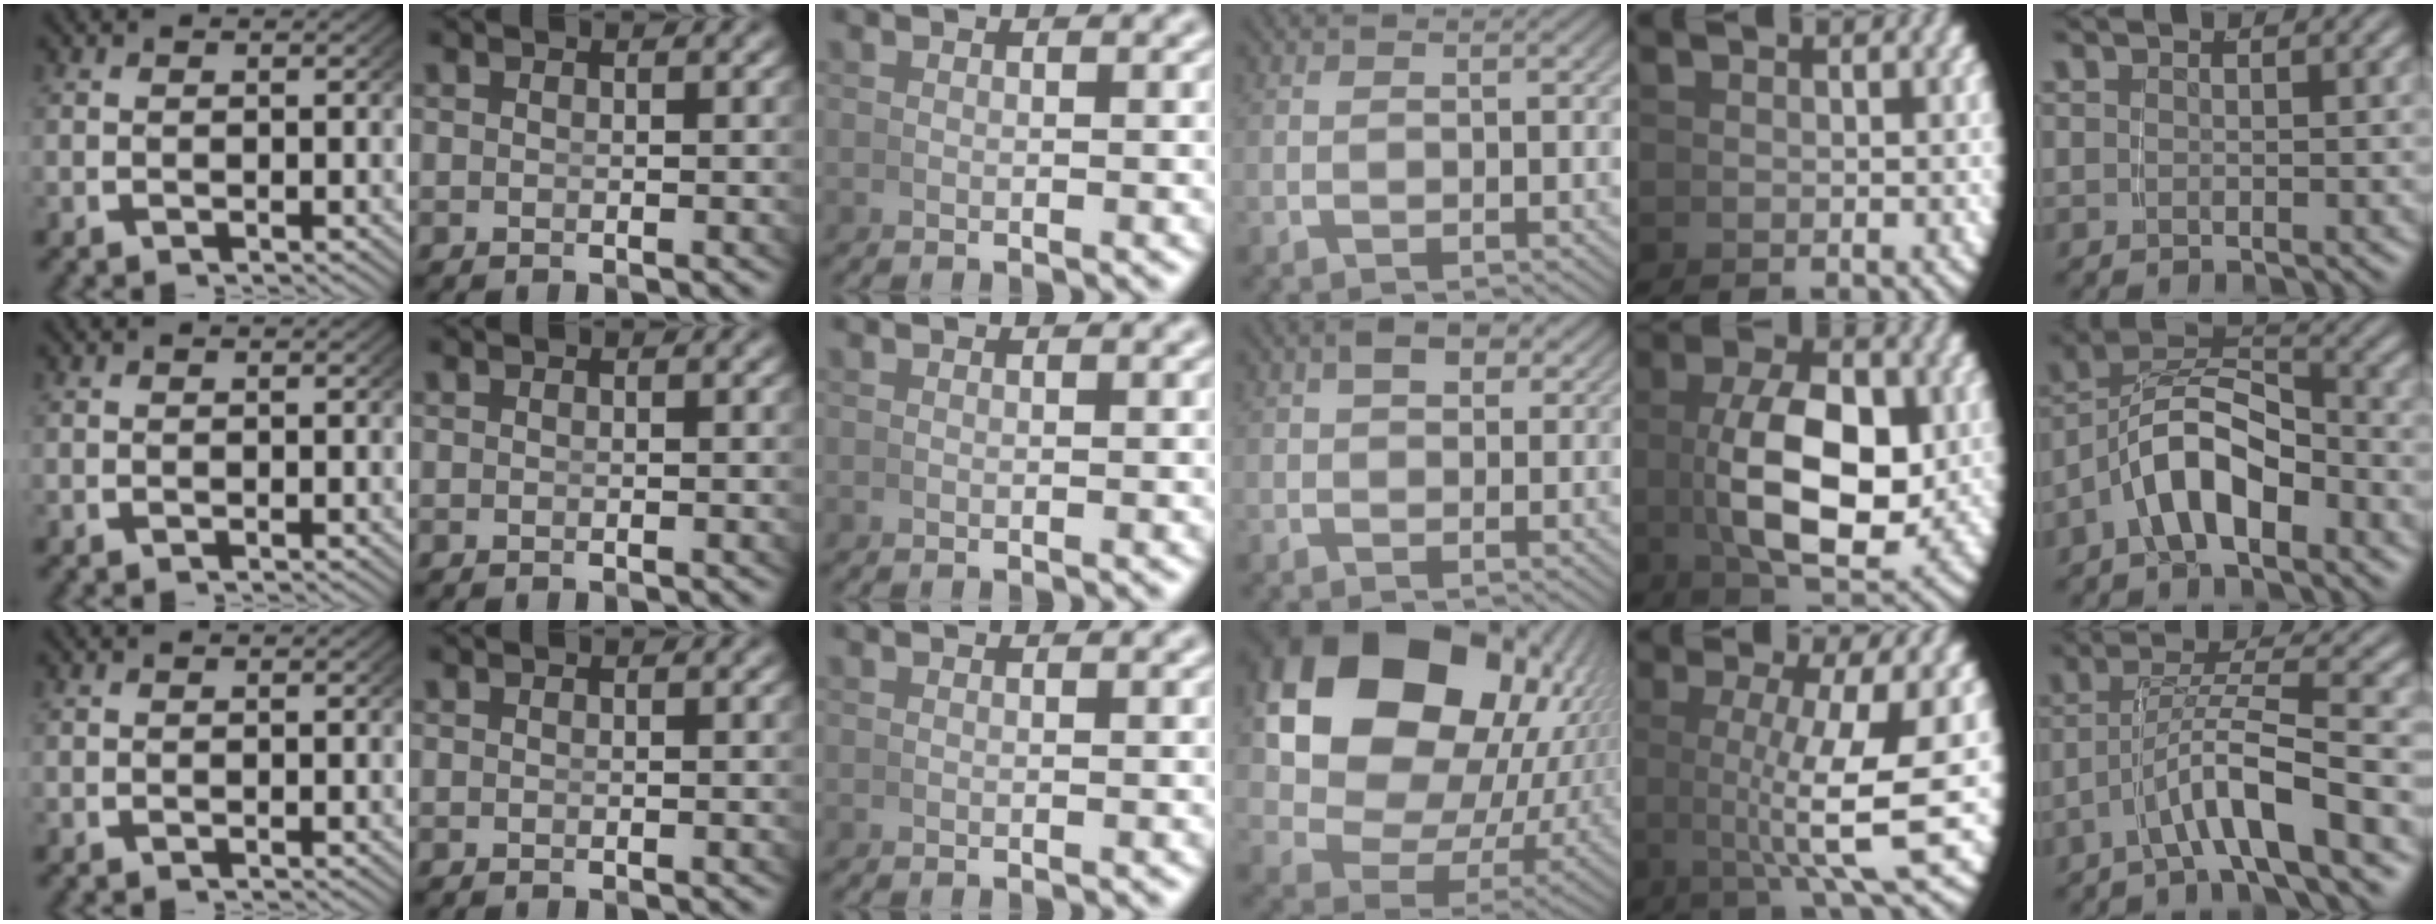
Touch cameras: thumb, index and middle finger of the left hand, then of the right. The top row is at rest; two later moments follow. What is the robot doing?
{"motion": "grasp_and_lifting", "object": "whiteboard"}